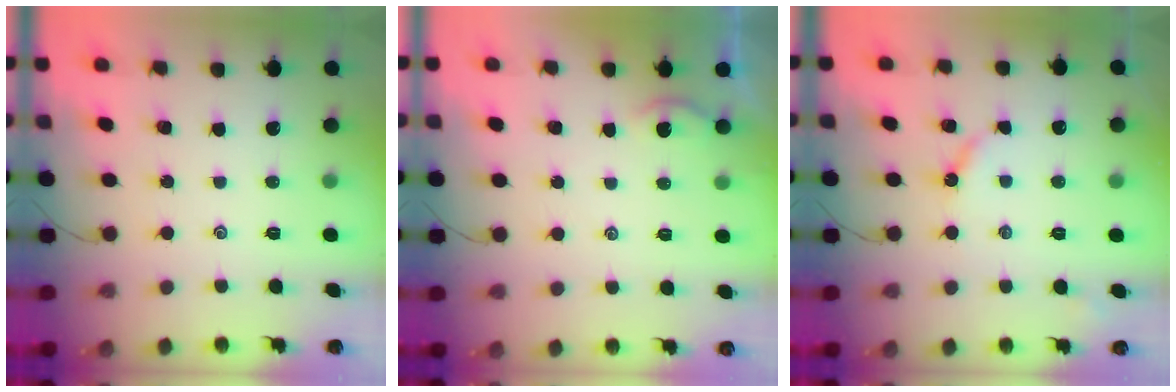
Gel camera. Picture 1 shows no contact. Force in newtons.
{"total": 1.2, "press": 1.2, "slide": 0.2}
{"total": 4.8, "press": 4.8, "slide": 0.4}